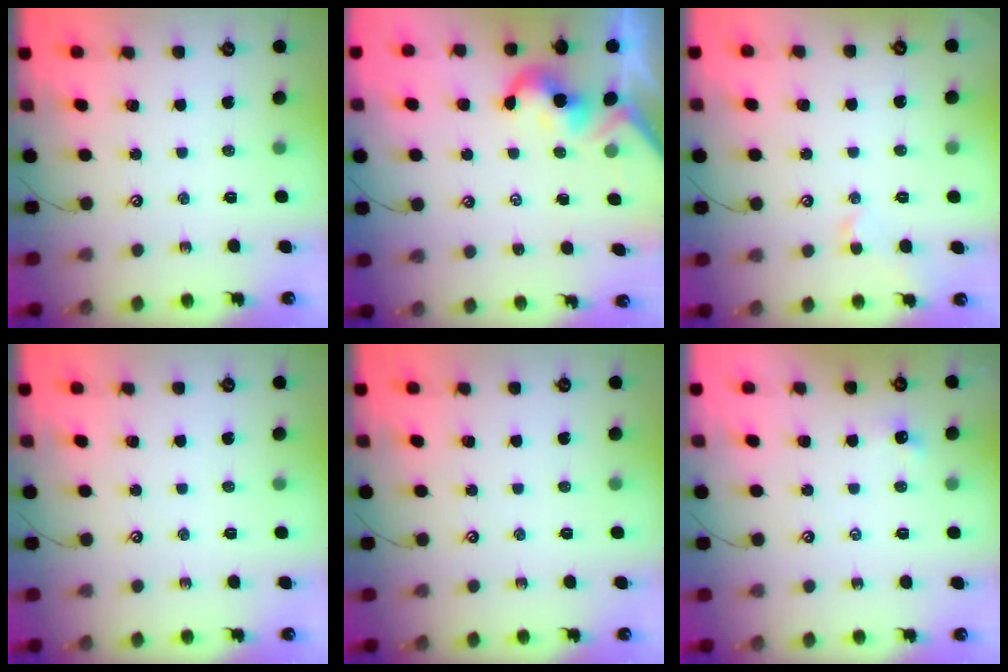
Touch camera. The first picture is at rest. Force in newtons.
{"total": 1.9, "press": 1.8, "slide": 0.6}
{"total": 0.7, "press": 0.3, "slide": 0.6}
{"total": 0.0}
{"total": 0.0}
{"total": 2.7, "press": 2.7, "slide": 0.4}